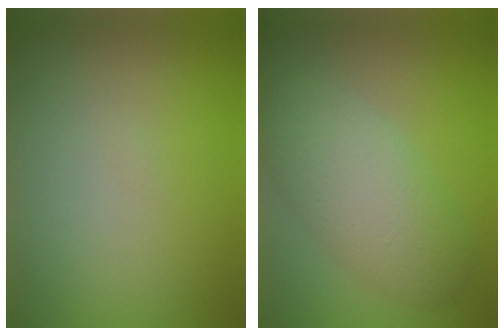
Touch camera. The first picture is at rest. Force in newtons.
{"total": 5.5, "press": 5.4, "slide": 0.6}